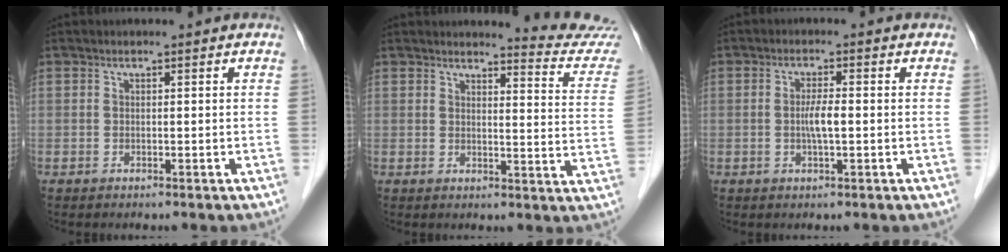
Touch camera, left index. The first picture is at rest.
{"total": 10.1, "force": [10.1, -0.9, 0.1], "torque": [0.000, -0.099, 0.095]}
{"total": 3.1, "force": [-0.5, 0.4, 3.0], "torque": [-0.059, -0.003, -0.012]}